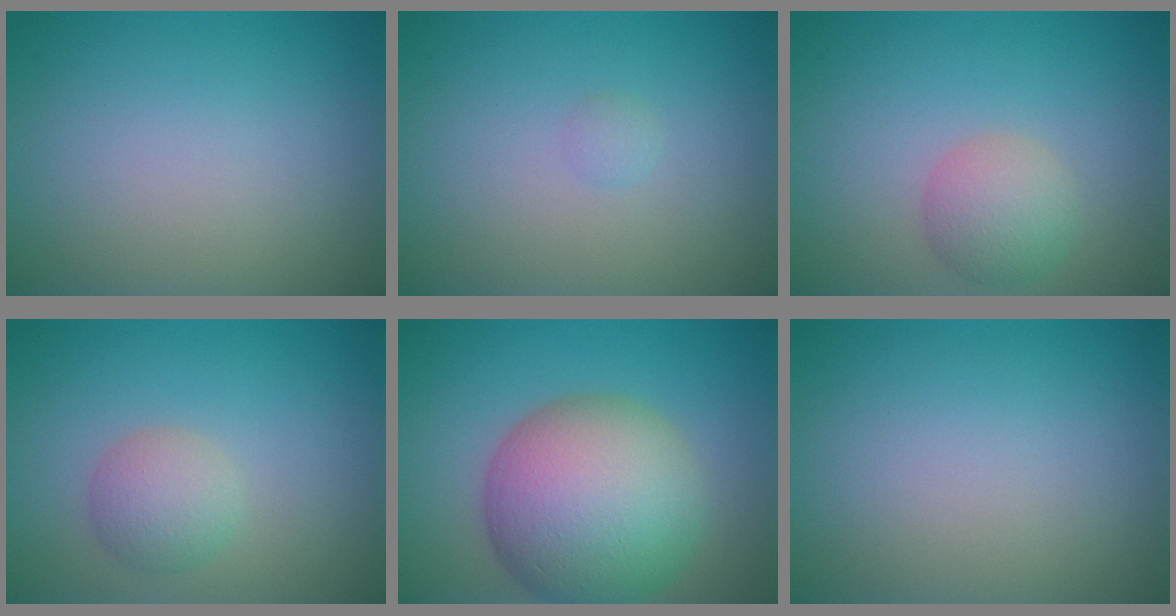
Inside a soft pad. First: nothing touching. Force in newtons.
{"total": 0.6, "press": 0.6, "slide": 0.0}
{"total": 3.0, "press": 3.0, "slide": 0.2}
{"total": 2.7, "press": 2.7, "slide": 0.2}
{"total": 11.7, "press": 11.7, "slide": 0.4}
{"total": 0.0}